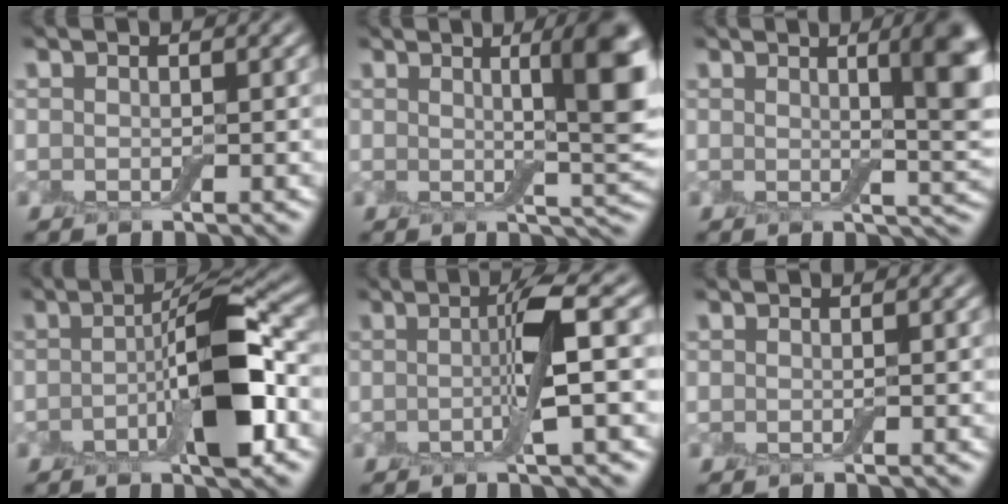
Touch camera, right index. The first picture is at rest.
{"total": 7.1, "force": [2.2, 1.2, 6.6], "torque": [-0.072, 0.005, 0.035]}
{"total": 6.4, "force": [2.0, 1.3, 6.0], "torque": [-0.059, 0.004, 0.029]}
{"total": 7.2, "force": [-2.1, 1.9, 6.7], "torque": [-0.105, 0.013, -0.042]}
{"total": 4.1, "force": [-0.1, 0.0, 4.1], "torque": [-0.075, 0.007, -0.008]}
{"total": 0.0}